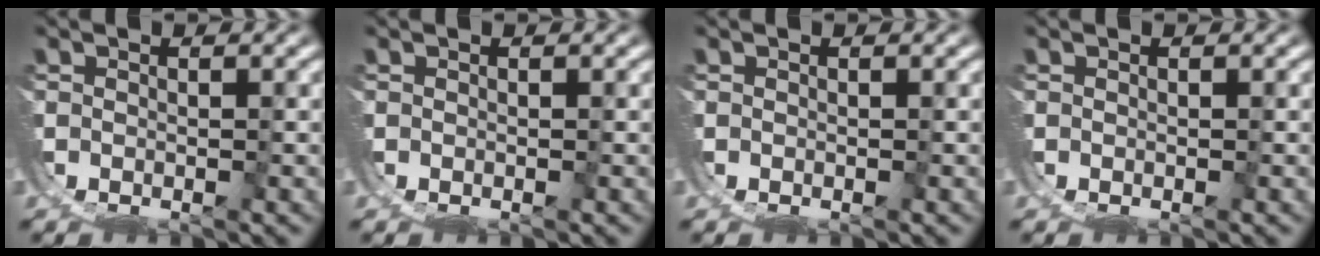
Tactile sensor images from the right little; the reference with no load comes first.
{"total": 0.0}
{"total": 0.0}
{"total": 0.0}